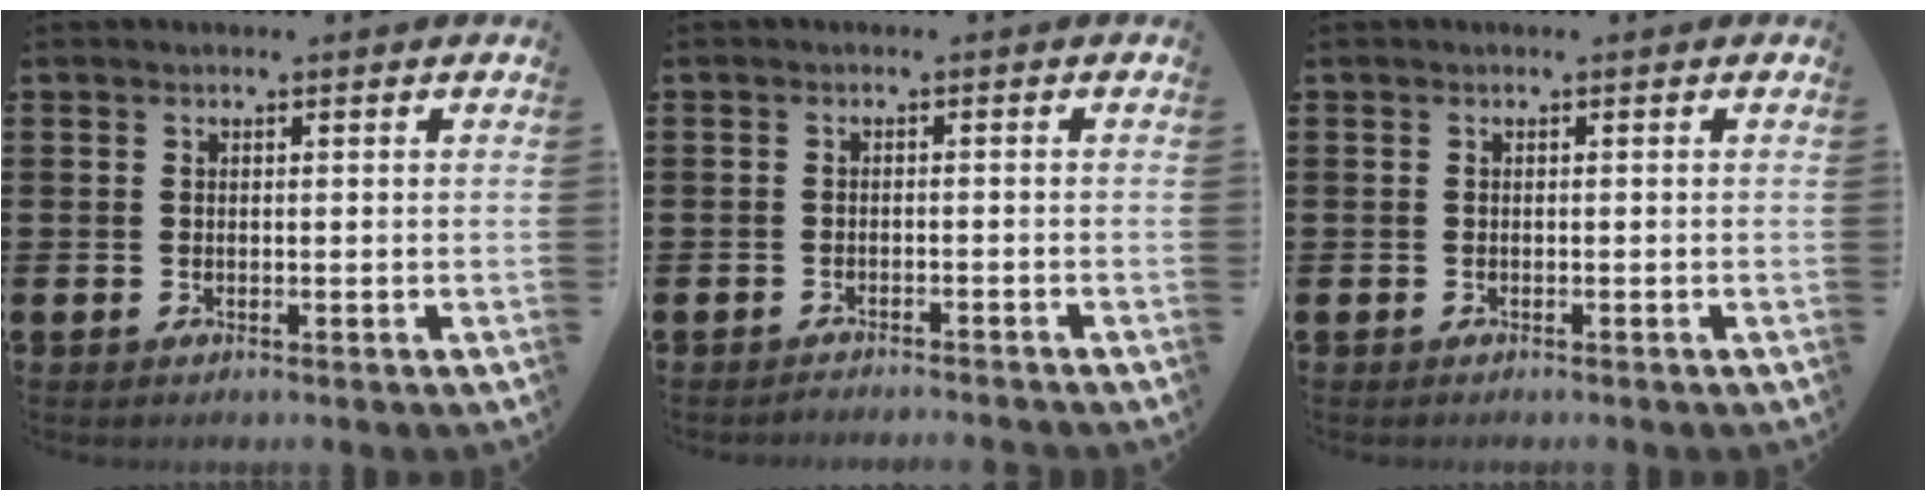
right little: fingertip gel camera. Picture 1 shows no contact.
{"total": 1.1, "force": [-1.1, -0.2, 0.0], "torque": [-0.002, 0.002, -0.023]}
{"total": 0.0}